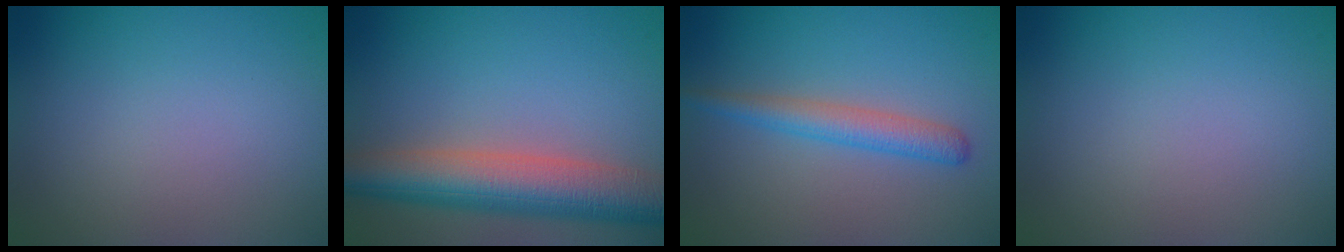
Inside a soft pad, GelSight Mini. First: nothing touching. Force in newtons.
{"total": 8.1, "press": 8.1, "slide": 0.4}
{"total": 2.8, "press": 2.8, "slide": 0.2}
{"total": 0.0}